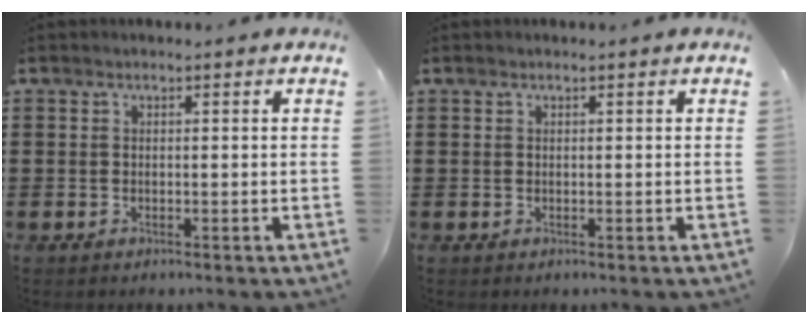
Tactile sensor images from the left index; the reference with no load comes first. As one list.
[{"total": 0.0}]